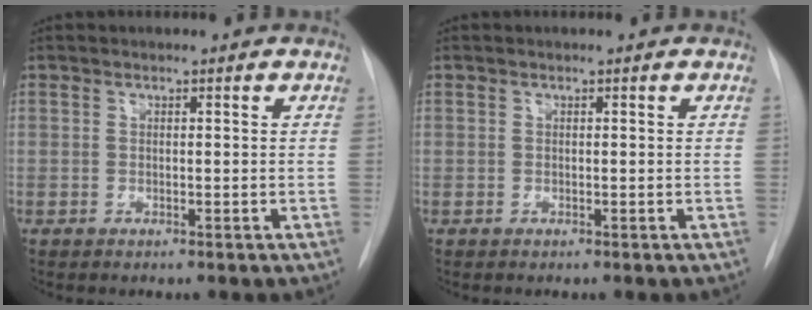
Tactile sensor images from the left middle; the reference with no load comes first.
{"total": 0.0}